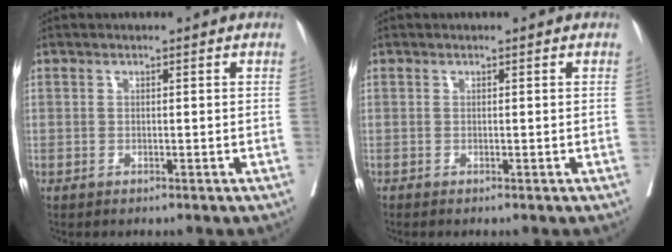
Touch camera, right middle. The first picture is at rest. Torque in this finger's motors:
{"motor_torque": [0.34, -0.28, 0.04, 0.01]}